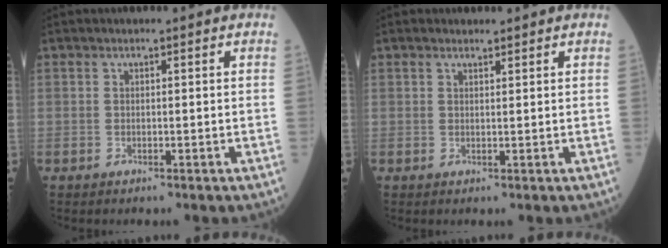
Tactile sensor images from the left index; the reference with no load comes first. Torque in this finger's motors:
{"motor_torque": [0.99, -1.16, 0.01, 0.03]}